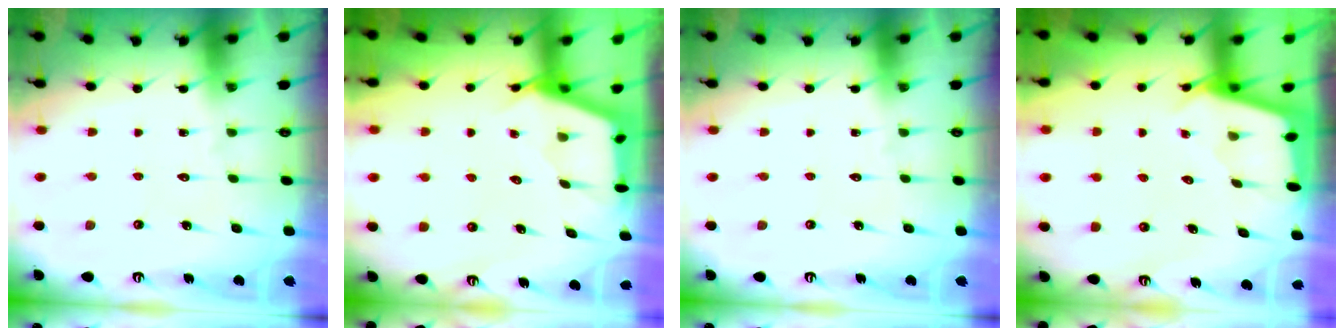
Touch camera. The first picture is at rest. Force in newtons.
{"total": 3.0, "press": 3.0, "slide": 0.4}
{"total": 0.0}
{"total": 2.5, "press": 2.5, "slide": 0.3}